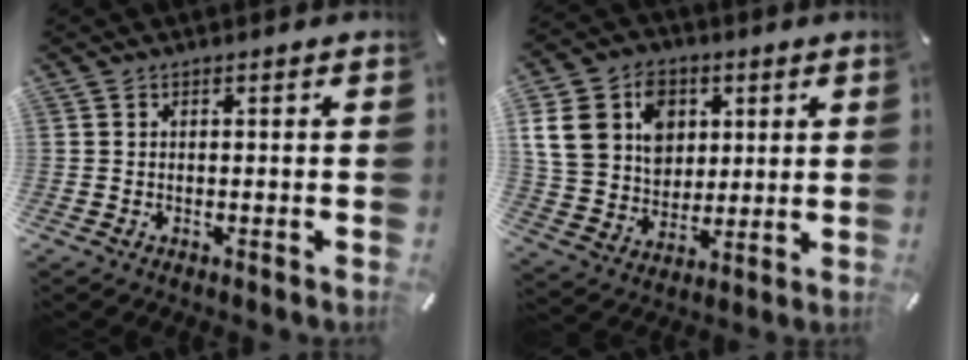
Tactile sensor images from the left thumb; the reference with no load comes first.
{"total": 15.2, "force": [4.7, 12.6, 7.0], "torque": [-0.141, -0.002, 0.088]}